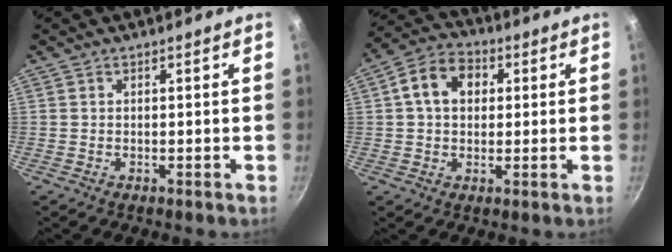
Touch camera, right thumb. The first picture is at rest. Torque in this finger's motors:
{"motor_torque": [0.21, 2.25, 0.54, -0.57, 0.04]}